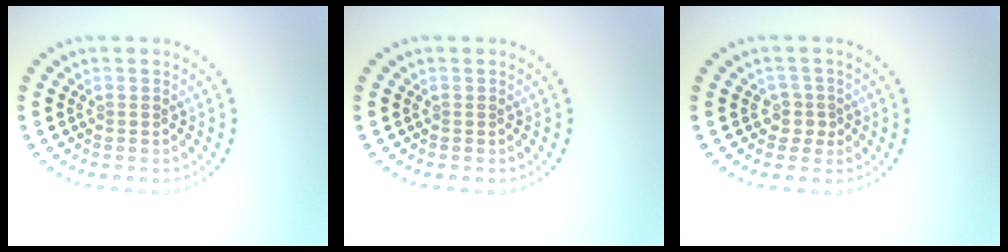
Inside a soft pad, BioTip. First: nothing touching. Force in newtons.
{"total": 0.0}
{"total": 1.7, "press": 1.2, "slide": 1.1}